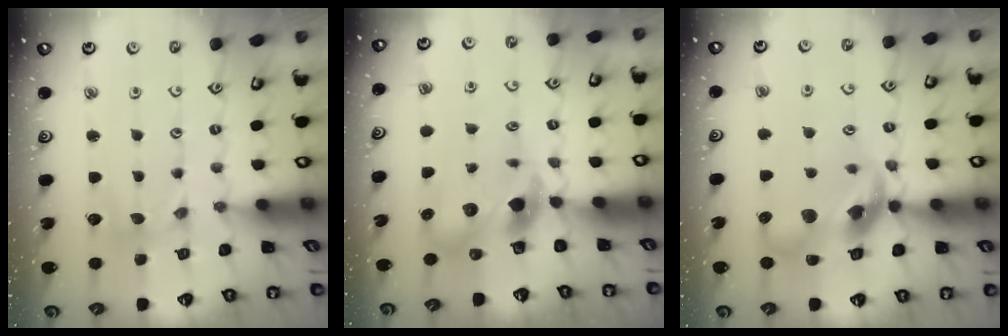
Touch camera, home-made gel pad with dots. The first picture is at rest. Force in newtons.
{"total": 7.6, "press": 7.5, "slide": 1.2}
{"total": 14.9, "press": 14.8, "slide": 2.2}